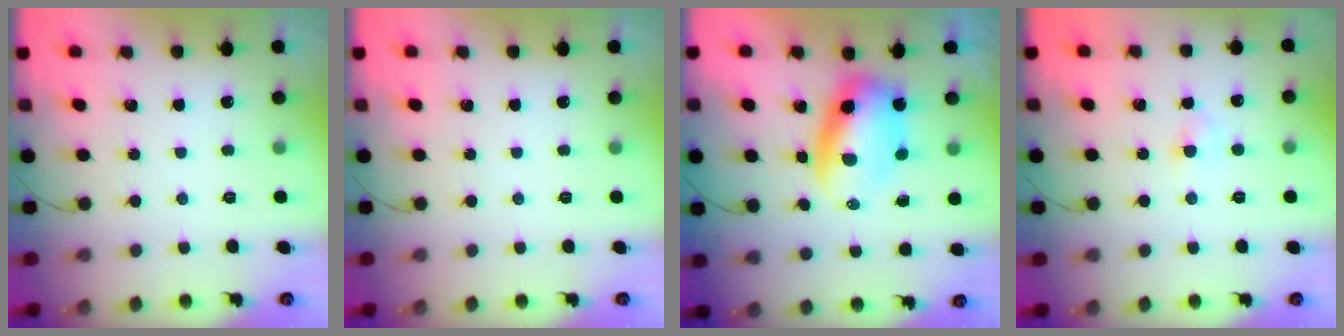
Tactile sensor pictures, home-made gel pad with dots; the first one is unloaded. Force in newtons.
{"total": 0.0}
{"total": 8.9, "press": 8.7, "slide": 1.9}
{"total": 2.9, "press": 2.7, "slide": 0.9}